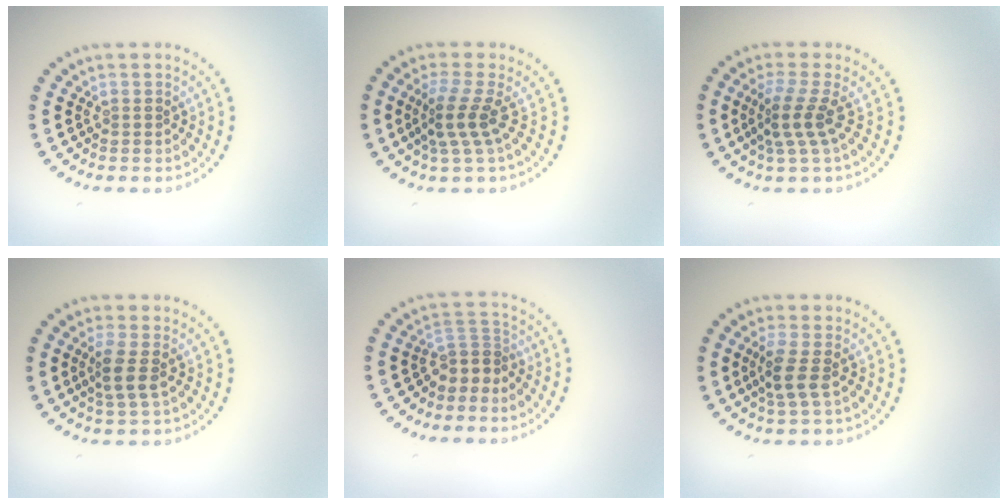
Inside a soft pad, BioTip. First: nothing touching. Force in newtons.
{"total": 2.9, "press": 2.0, "slide": 2.1}
{"total": 2.9, "press": 2.0, "slide": 2.1}
{"total": 2.4, "press": 1.9, "slide": 1.5}
{"total": 2.5, "press": 1.7, "slide": 1.9}
{"total": 2.4, "press": 2.0, "slide": 1.3}